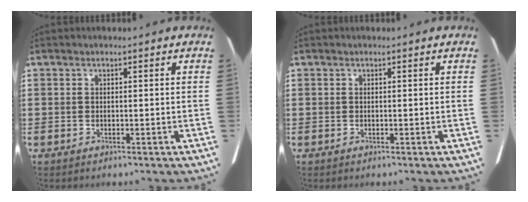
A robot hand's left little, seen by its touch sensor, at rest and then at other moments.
{"total": 0.0}